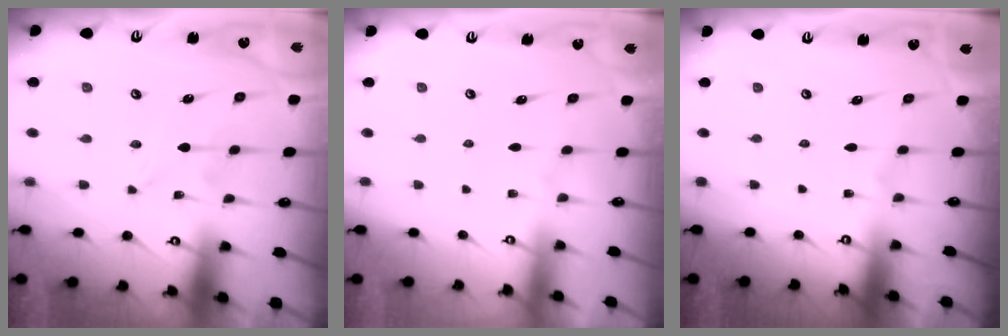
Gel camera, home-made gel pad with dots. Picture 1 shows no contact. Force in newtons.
{"total": 0.0}
{"total": 0.0}